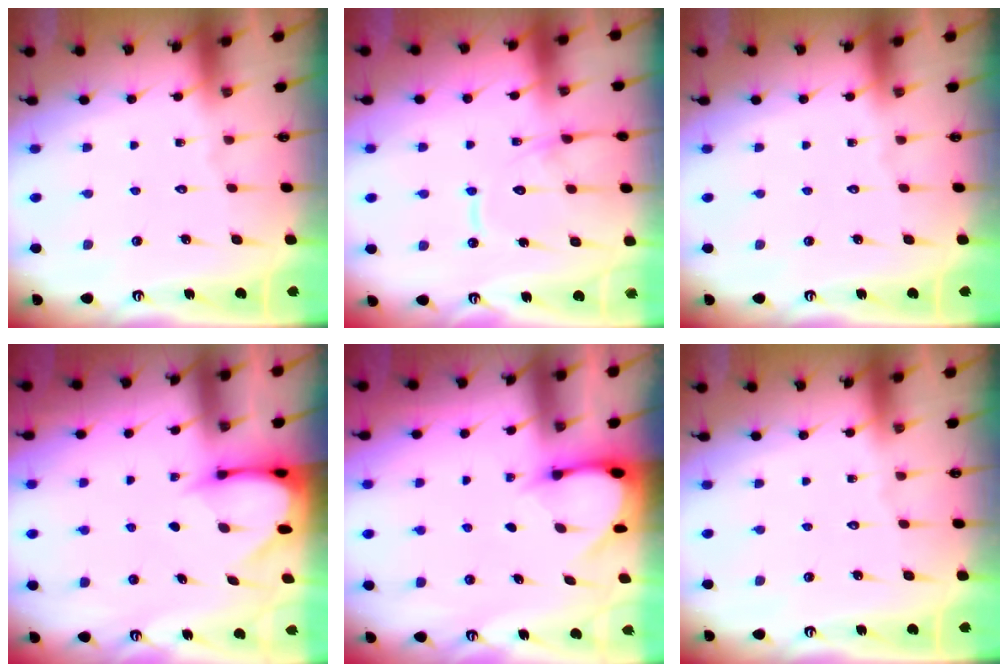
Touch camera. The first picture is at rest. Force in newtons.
{"total": 12.8, "press": 12.8, "slide": 1.3}
{"total": 0.0}
{"total": 3.2, "press": 3.2, "slide": 0.3}
{"total": 3.7, "press": 3.6, "slide": 0.3}
{"total": 0.0}